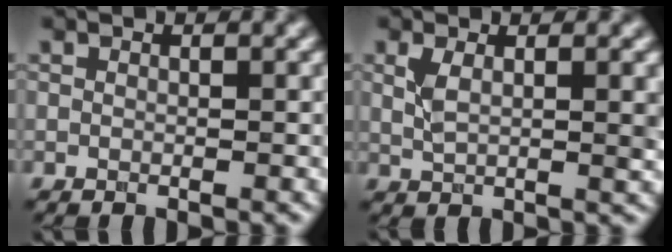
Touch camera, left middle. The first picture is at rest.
{"total": 3.4, "force": [0.9, 1.2, 3.0], "torque": [-0.061, -0.004, 0.019]}